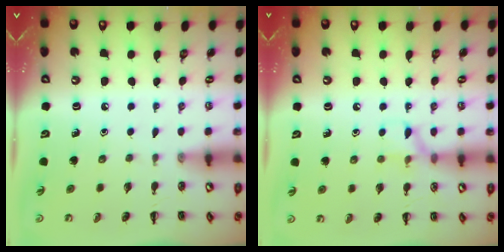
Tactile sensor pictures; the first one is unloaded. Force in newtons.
{"total": 6.4, "press": 6.4, "slide": 0.6}